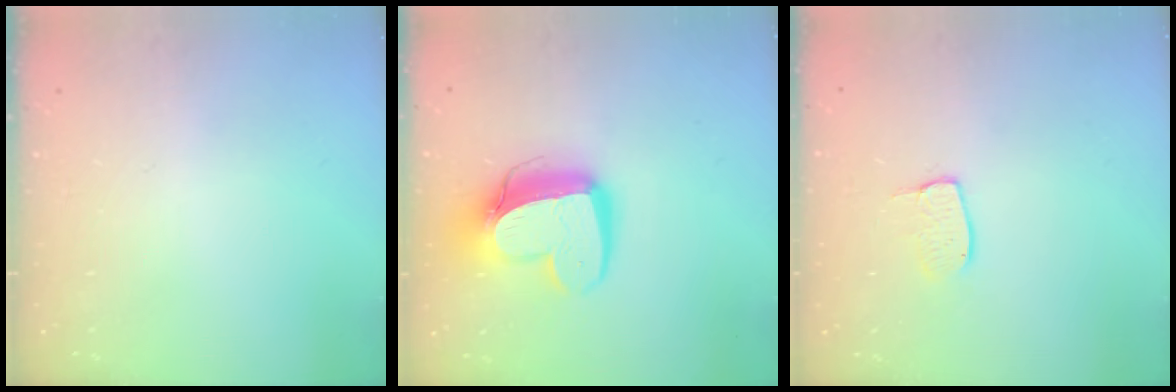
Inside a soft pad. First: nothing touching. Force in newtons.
{"total": 15.2, "press": 15.2, "slide": 1.4}
{"total": 6.9, "press": 6.9, "slide": 0.4}